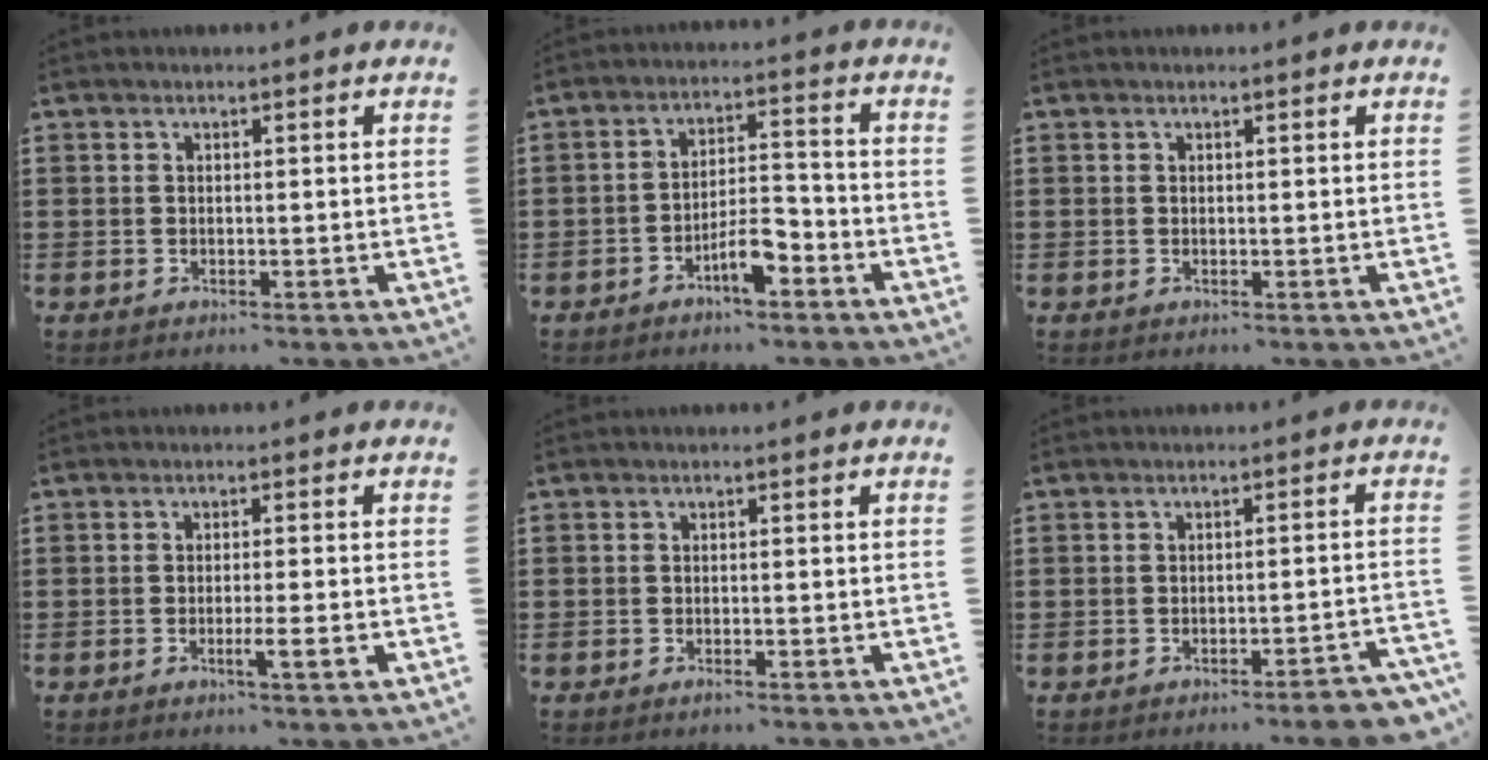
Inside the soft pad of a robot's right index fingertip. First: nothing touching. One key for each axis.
{"total": 6.2, "fx": -3.8, "fy": 1.9, "fz": 4.5, "tx": -0.085, "ty": 0.008, "tz": -0.070}
{"total": 0.0}
{"total": 3.3, "fx": -1.4, "fy": 0.0, "fz": 3.0, "tx": -0.048, "ty": -0.008, "tz": -0.025}
{"total": 0.5, "fx": -0.4, "fy": 0.0, "fz": 0.4, "tx": -0.007, "ty": -0.003, "tz": -0.007}
{"total": 3.1, "fx": -2.8, "fy": 0.1, "fz": 1.3, "tx": -0.023, "ty": -0.006, "tz": -0.055}